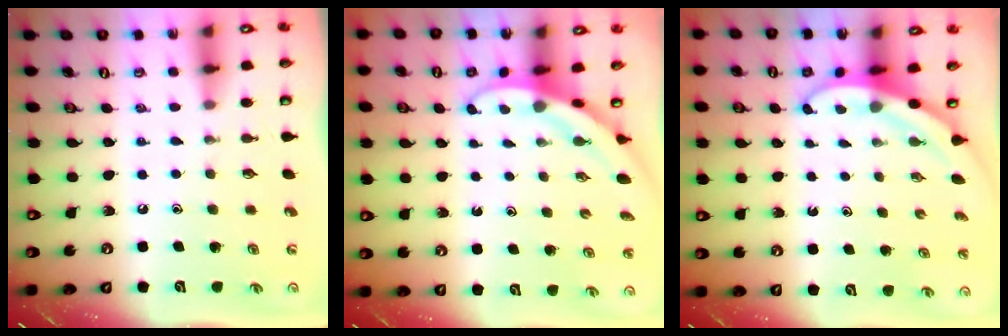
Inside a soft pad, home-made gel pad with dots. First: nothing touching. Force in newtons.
{"total": 4.1, "press": 4.1, "slide": 0.2}
{"total": 3.4, "press": 3.4, "slide": 0.2}